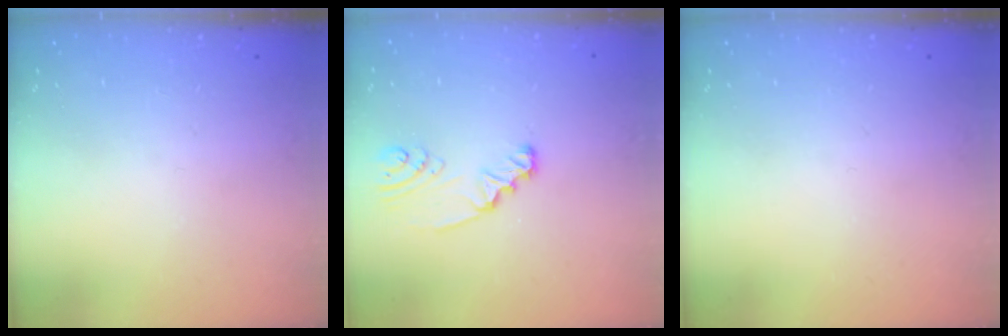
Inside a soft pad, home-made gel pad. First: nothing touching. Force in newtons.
{"total": 2.4, "press": 2.4, "slide": 0.2}
{"total": 0.0}